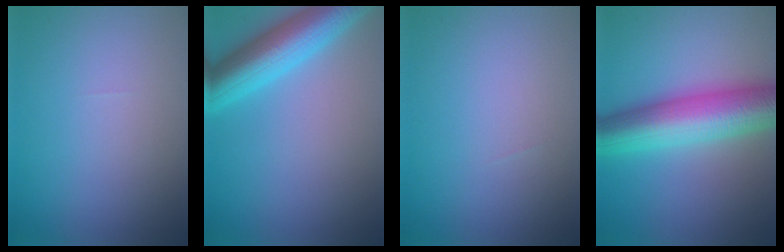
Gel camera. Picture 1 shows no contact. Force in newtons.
{"total": 7.4, "press": 7.4, "slide": 0.3}
{"total": 0.0}
{"total": 9.9, "press": 9.9, "slide": 0.1}